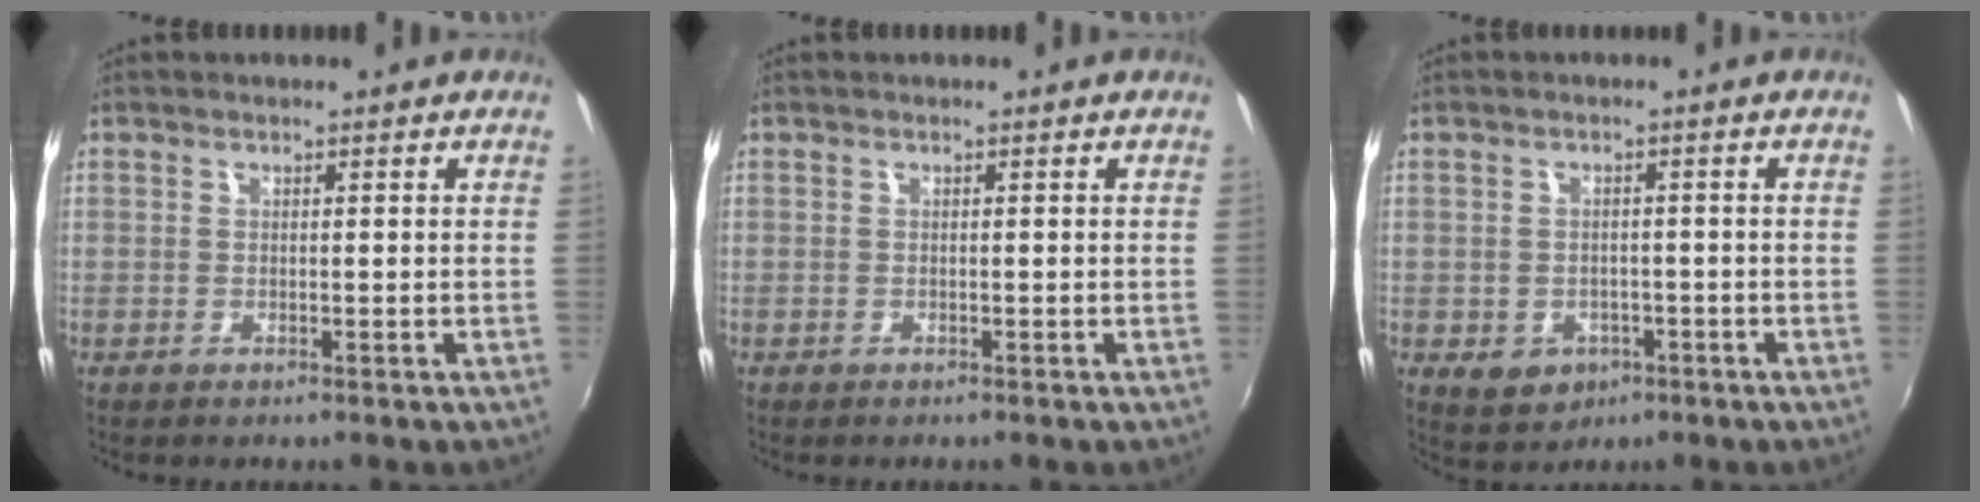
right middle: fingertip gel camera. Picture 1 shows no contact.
{"total": 0.0}
{"total": 5.5, "force": [-2.3, 4.5, 2.4], "torque": [-0.056, -0.004, -0.020]}